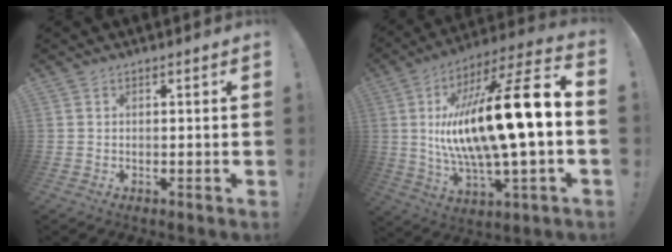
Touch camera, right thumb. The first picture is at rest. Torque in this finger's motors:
{"motor_torque": [1.87, 3.14, 2.77, 0.00, 0.45]}